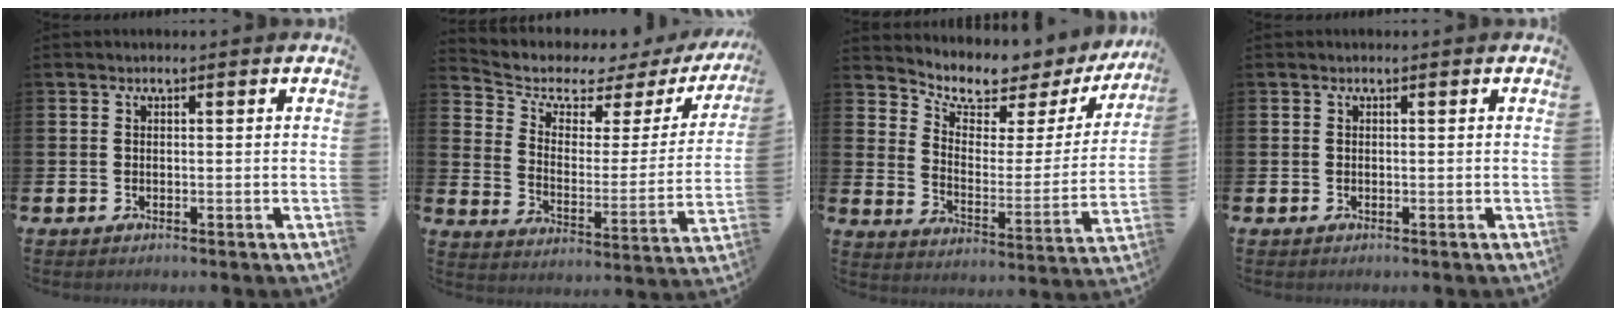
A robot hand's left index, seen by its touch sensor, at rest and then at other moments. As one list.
[{"total": 5.3, "force": [4.4, 2.4, 1.9], "torque": [-0.072, -0.033, 0.066]}, {"total": 6.3, "force": [5.7, 2.4, 1.6], "torque": [-0.065, -0.045, 0.092]}, {"total": 0.0}]